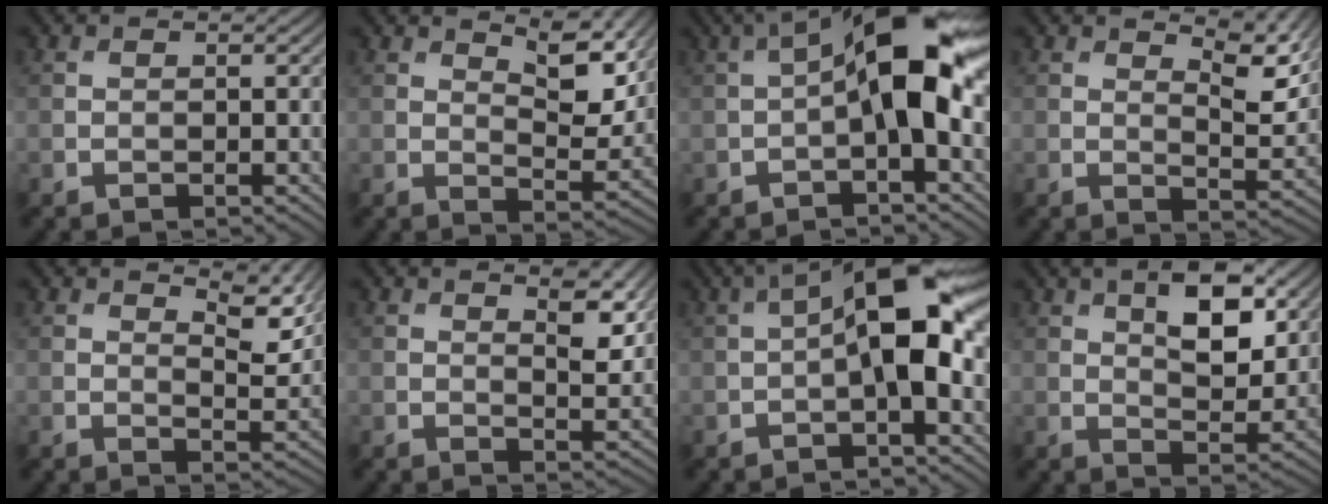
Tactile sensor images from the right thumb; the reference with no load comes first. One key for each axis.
{"total": 6.8, "fx": 4.2, "fy": 2.4, "fz": 4.8, "tx": -0.085, "ty": -0.008, "tz": 0.070}
{"total": 10.7, "fx": 0.9, "fy": 3.7, "fz": 10.0, "tx": -0.170, "ty": 0.019, "tz": 0.006}
{"total": 6.4, "fx": 4.3, "fy": 1.8, "fz": 4.3, "tx": -0.077, "ty": -0.005, "tz": 0.068}
{"total": 5.8, "fx": 4.1, "fy": 1.7, "fz": 3.7, "tx": -0.067, "ty": -0.006, "tz": 0.064}
{"total": 4.3, "fx": 2.5, "fy": 1.4, "fz": 3.3, "tx": -0.060, "ty": -0.008, "tz": 0.041}
{"total": 10.5, "fx": 0.5, "fy": 3.8, "fz": 9.8, "tx": -0.165, "ty": 0.016, "tz": 0.001}
{"total": 9.4, "fx": 4.1, "fy": 4.3, "fz": 7.2, "tx": -0.112, "ty": 0.000, "tz": 0.066}